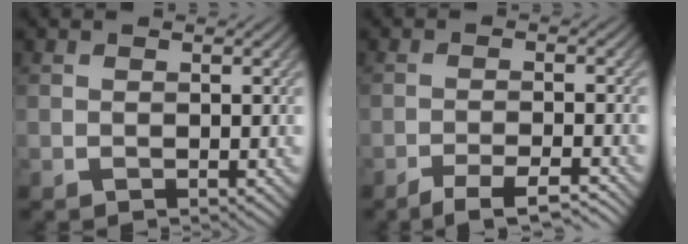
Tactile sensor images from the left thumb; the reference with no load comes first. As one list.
[{"total": 4.6, "force": [-3.5, 0.8, 2.9], "torque": [-0.039, 0.006, -0.060]}]